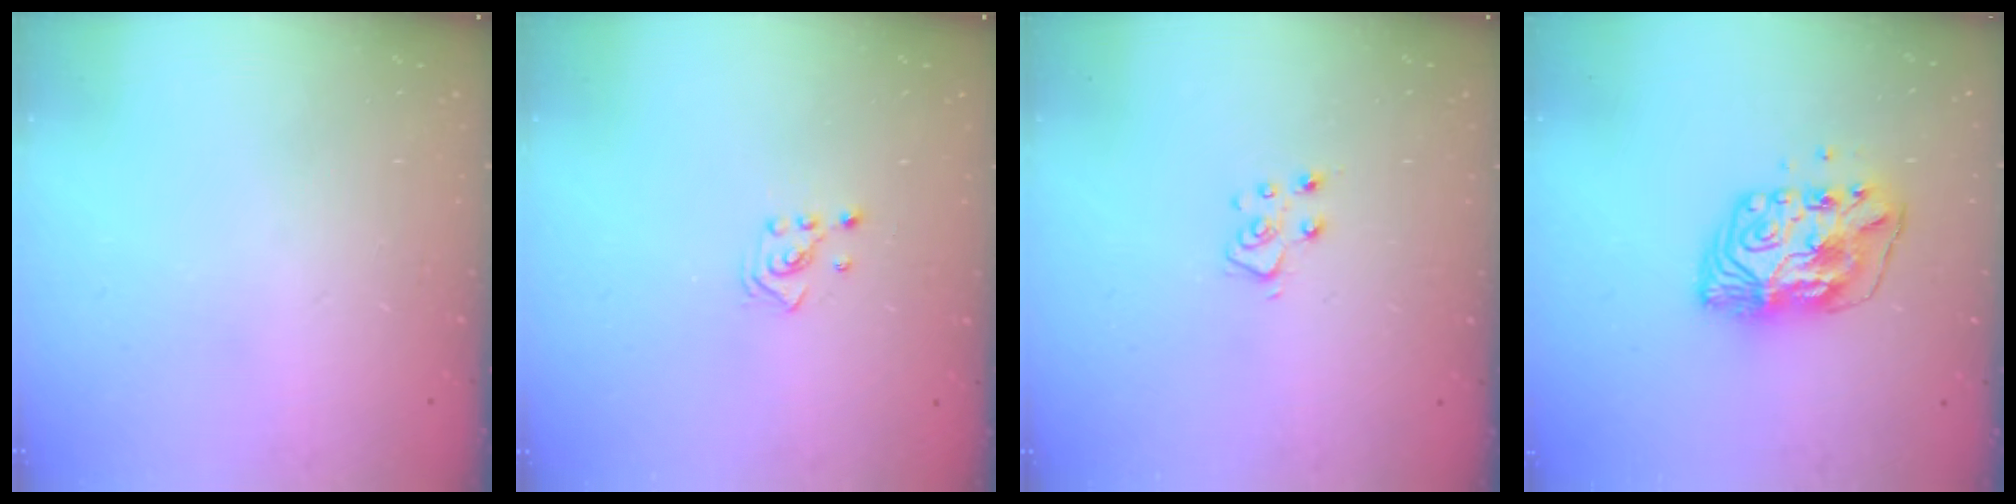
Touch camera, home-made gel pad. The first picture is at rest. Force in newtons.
{"total": 2.1, "press": 2.1, "slide": 0.3}
{"total": 5.7, "press": 5.7, "slide": 0.5}
{"total": 10.4, "press": 10.4, "slide": 1.1}